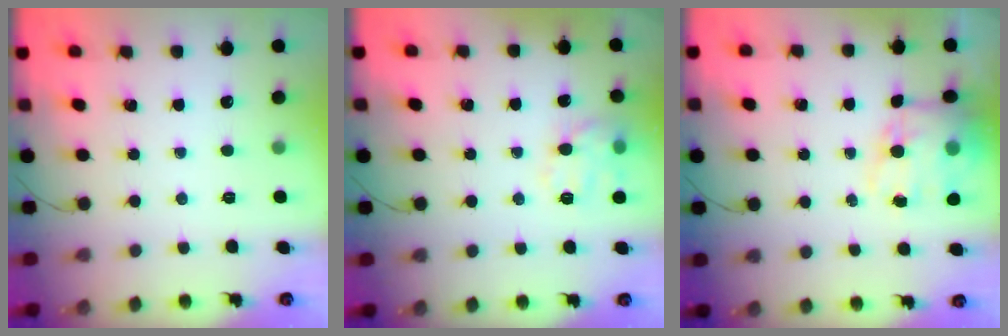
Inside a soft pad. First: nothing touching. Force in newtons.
{"total": 11.0, "press": 11.0, "slide": 0.4}
{"total": 14.0, "press": 13.6, "slide": 3.6}